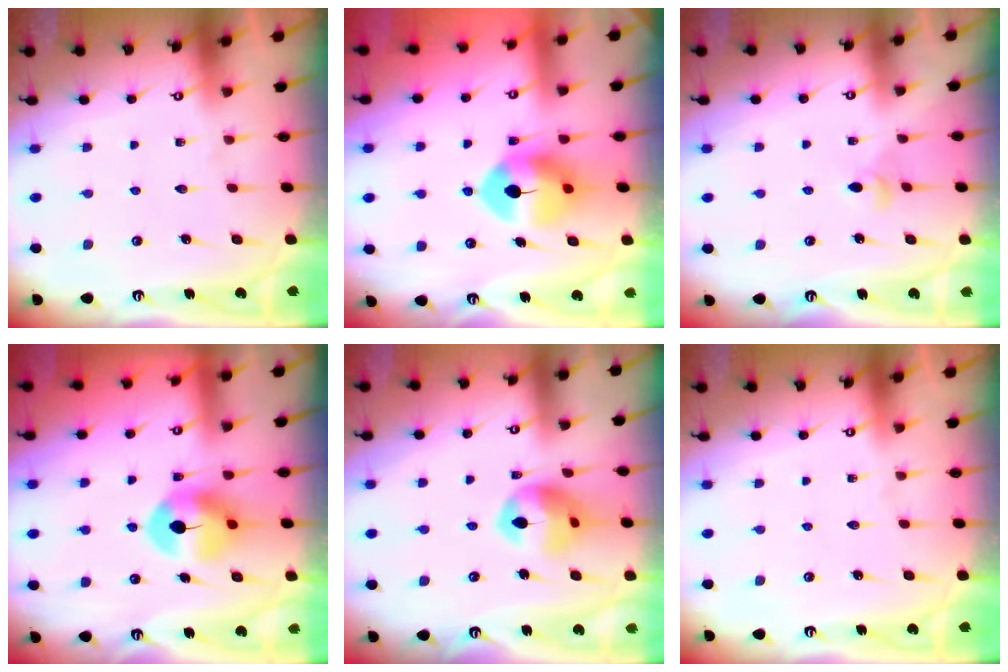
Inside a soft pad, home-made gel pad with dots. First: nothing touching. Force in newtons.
{"total": 9.3, "press": 9.2, "slide": 1.4}
{"total": 3.6, "press": 3.6, "slide": 0.7}
{"total": 8.8, "press": 8.8, "slide": 0.3}
{"total": 12.8, "press": 12.7, "slide": 2.0}
{"total": 0.0}